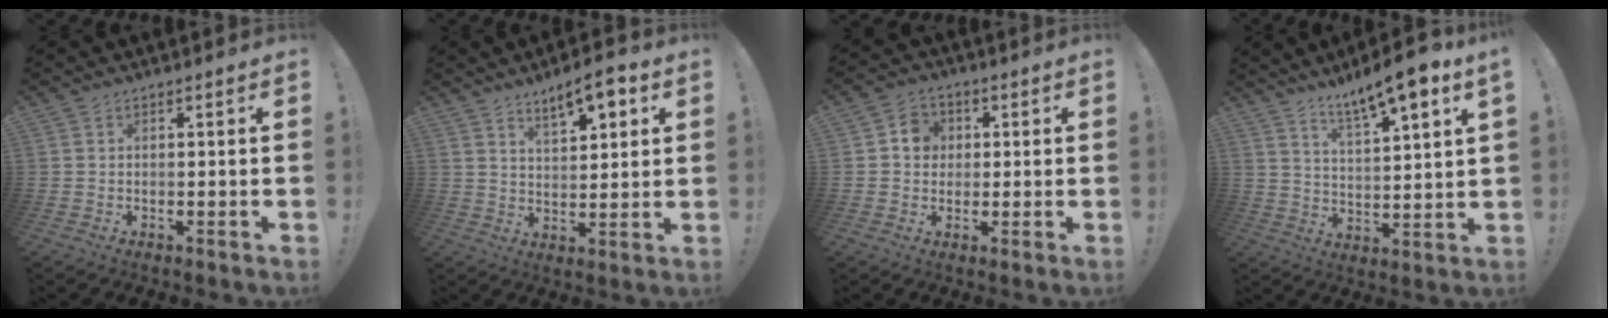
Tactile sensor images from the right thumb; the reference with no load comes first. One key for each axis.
{"total": 9.0, "fx": 6.1, "fy": 3.0, "fz": 5.9, "tx": -0.089, "ty": -0.029, "tz": 0.104}
{"total": 6.5, "fx": 1.3, "fy": 5.8, "fz": 2.6, "tx": -0.031, "ty": 0.002, "tz": 0.025}
{"total": 10.7, "fx": 8.2, "fy": 0.9, "fz": 6.8, "tx": -0.121, "ty": -0.051, "tz": 0.137}